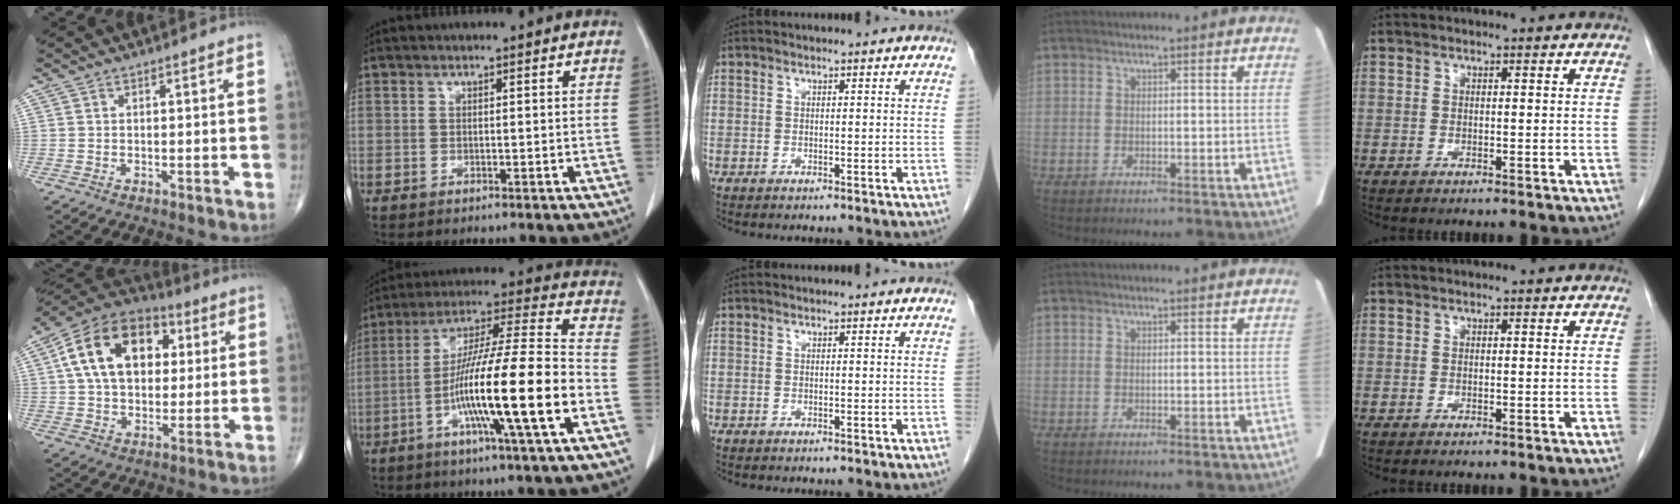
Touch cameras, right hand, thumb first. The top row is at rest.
{"thumb": {"total": 19.1, "force": [4.5, 12.6, 13.6], "torque": [-0.208, 0.012, 0.069]}, "index": {"total": 19.5, "force": [-6.3, 0.0, 18.5], "torque": [-0.329, -0.008, -0.115]}}